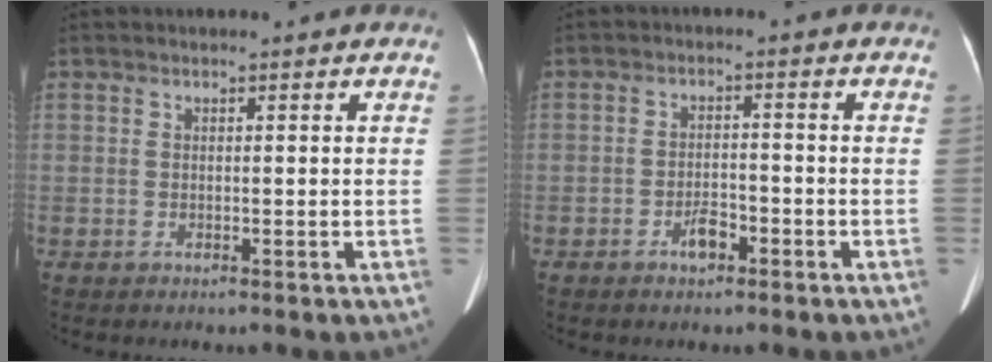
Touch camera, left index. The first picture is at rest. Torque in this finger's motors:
{"motor_torque": [-0.05, 0.07, 0.02, 0.05]}